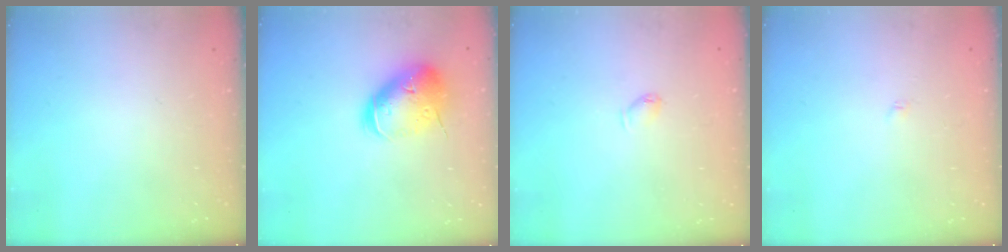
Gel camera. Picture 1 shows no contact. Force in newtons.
{"total": 17.4, "press": 17.2, "slide": 2.6}
{"total": 4.4, "press": 4.4, "slide": 0.8}
{"total": 1.9, "press": 1.9, "slide": 0.3}